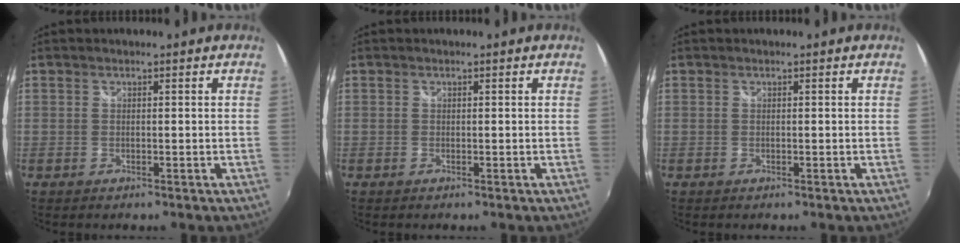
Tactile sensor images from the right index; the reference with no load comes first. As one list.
[{"total": 0.0}, {"total": 0.0}]